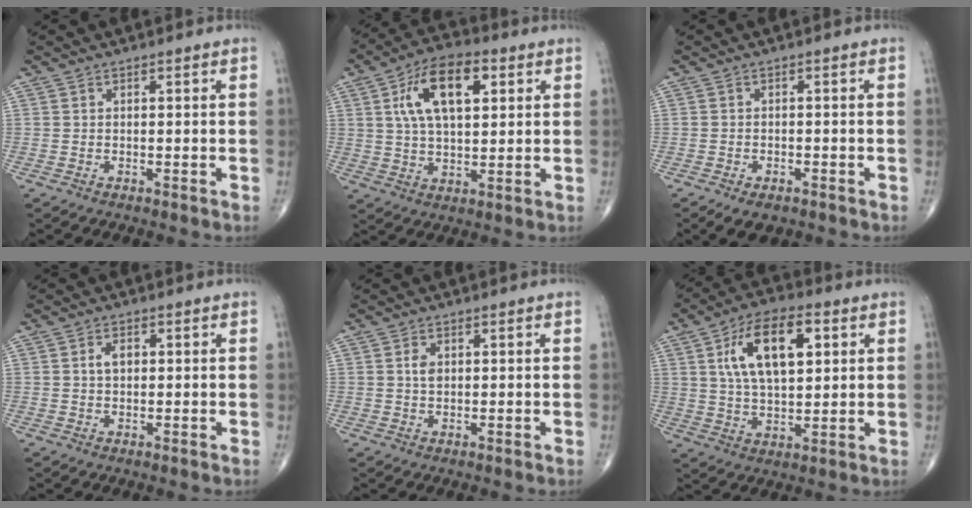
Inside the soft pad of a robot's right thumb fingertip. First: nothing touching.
{"total": 13.9, "force": [4.4, 7.0, 11.2], "torque": [-0.188, 0.004, 0.075]}
{"total": 4.4, "force": [-2.8, 2.3, 2.4], "torque": [-0.033, 0.005, -0.040]}
{"total": 2.5, "force": [0.4, 1.6, 1.9], "torque": [-0.029, 0.004, 0.006]}
{"total": 2.1, "force": [0.5, 1.4, 1.5], "torque": [-0.025, -0.001, 0.009]}
{"total": 14.9, "force": [4.6, 7.2, 12.2], "torque": [-0.200, 0.000, 0.080]}